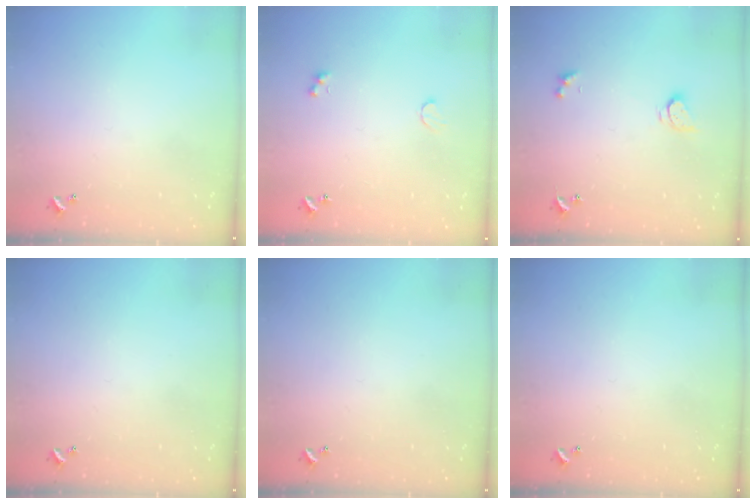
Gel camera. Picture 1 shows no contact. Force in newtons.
{"total": 2.1, "press": 2.0, "slide": 0.8}
{"total": 2.4, "press": 2.3, "slide": 0.4}
{"total": 0.0}
{"total": 0.0}
{"total": 0.0}